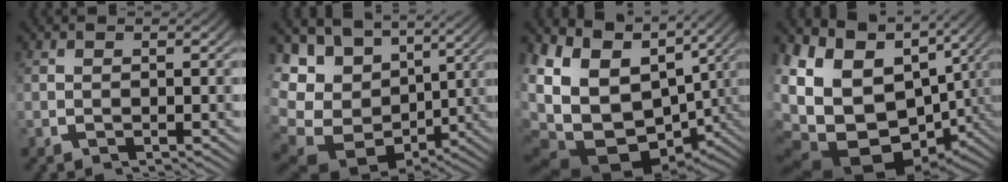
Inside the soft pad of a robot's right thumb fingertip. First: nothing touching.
{"total": 14.2, "force": [-0.5, 10.5, 9.5], "torque": [-0.211, -0.051, 0.013]}
{"total": 18.6, "force": [-2.1, 13.6, 12.5], "torque": [-0.284, -0.077, 0.004]}
{"total": 20.4, "force": [-2.4, 15.2, 13.4], "torque": [-0.295, -0.075, -0.005]}